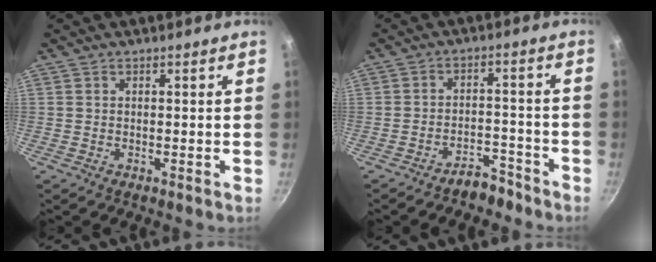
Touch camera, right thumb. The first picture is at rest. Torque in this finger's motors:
{"motor_torque": [-0.23, -0.04, -0.16, 0.09, 0.02]}